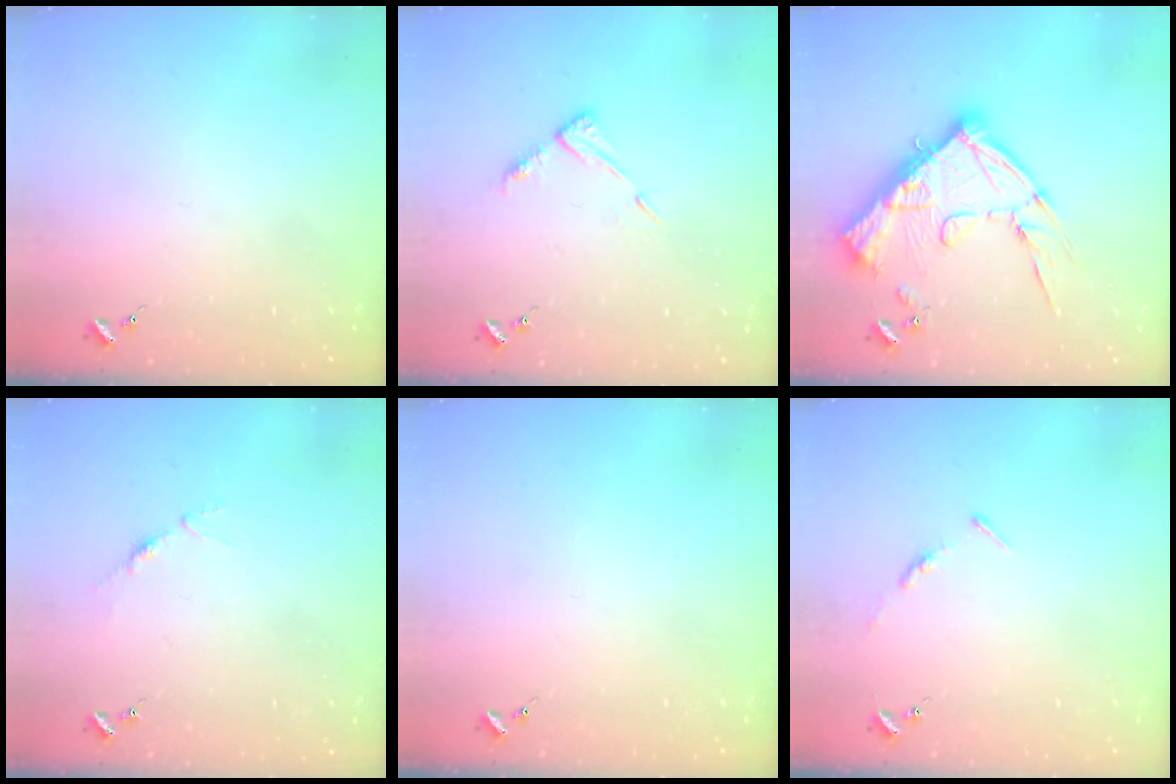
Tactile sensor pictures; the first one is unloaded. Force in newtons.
{"total": 7.4, "press": 7.4, "slide": 0.6}
{"total": 20.7, "press": 20.6, "slide": 2.2}
{"total": 3.4, "press": 3.4, "slide": 0.4}
{"total": 0.0}
{"total": 3.4, "press": 3.4, "slide": 0.3}